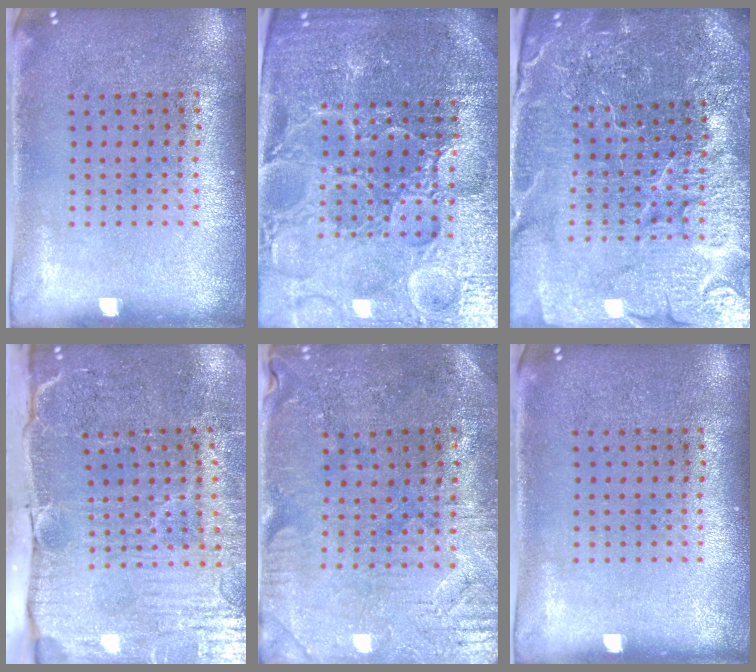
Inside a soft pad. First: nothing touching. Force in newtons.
{"total": 5.5, "press": 5.1, "slide": 2.1}
{"total": 5.7, "press": 5.2, "slide": 2.3}
{"total": 5.2, "press": 4.4, "slide": 2.7}
{"total": 0.8, "press": 0.6, "slide": 0.5}
{"total": 0.0}